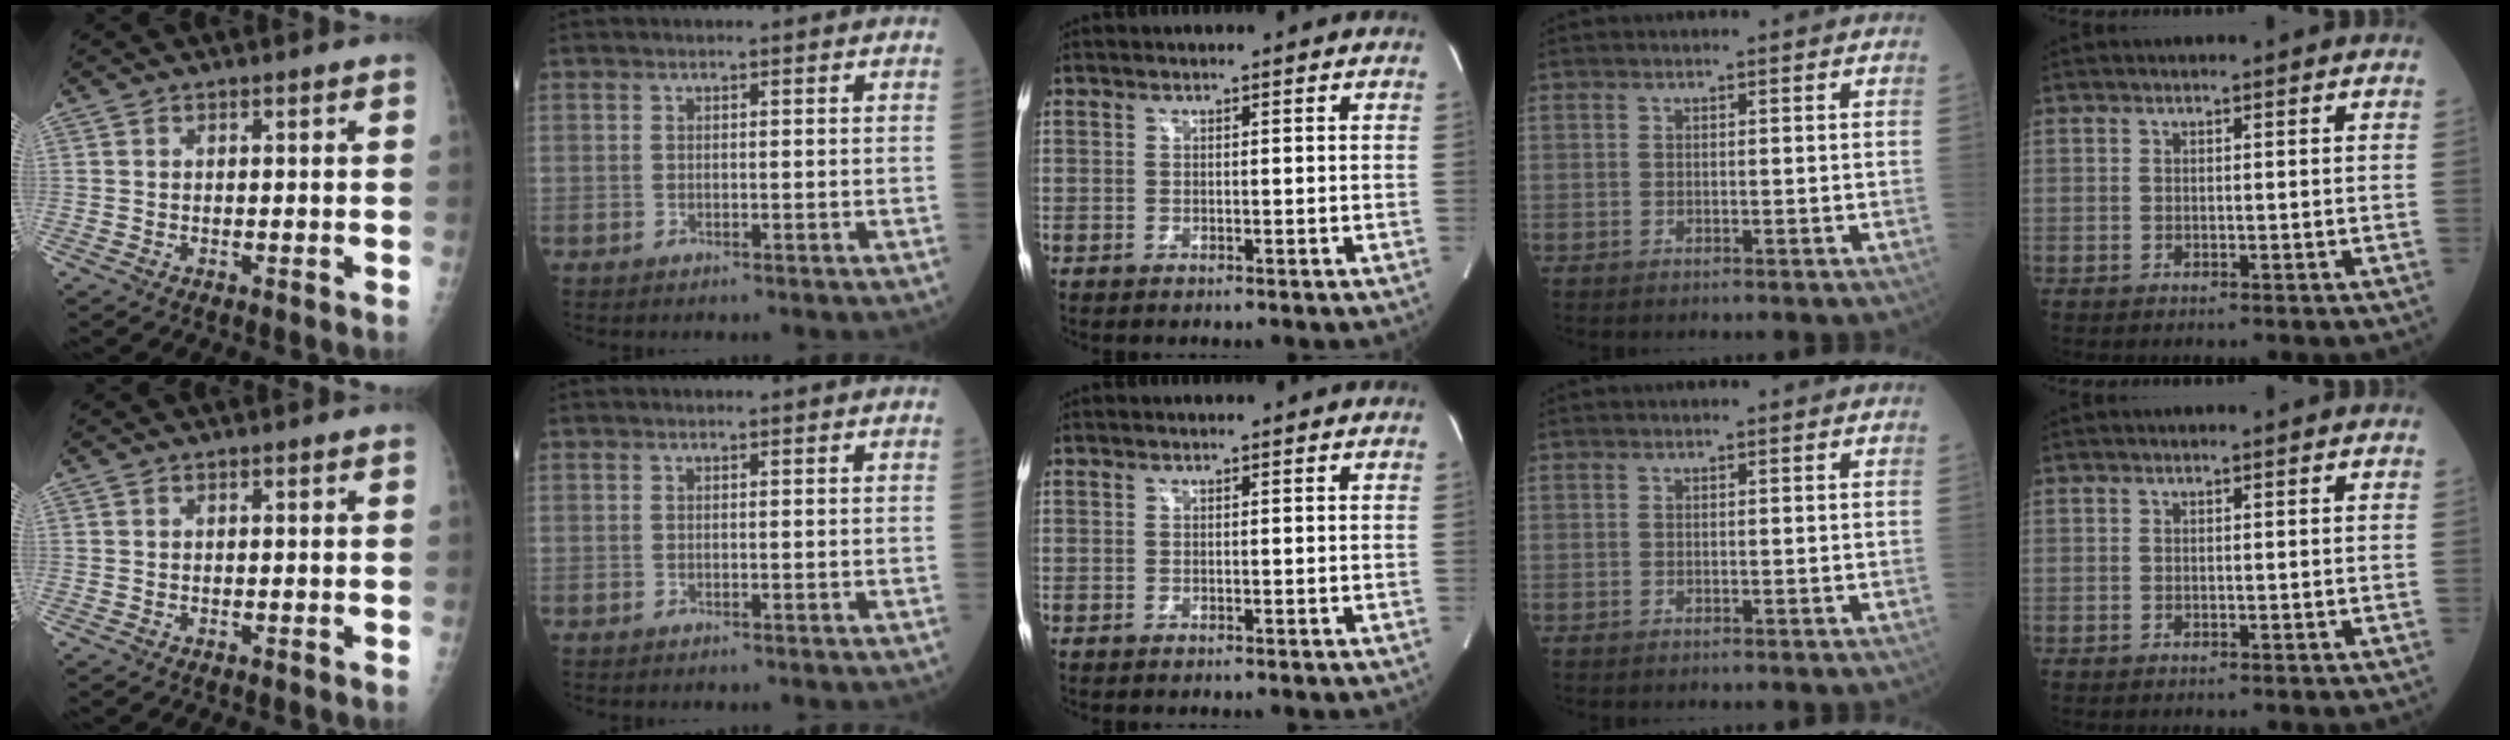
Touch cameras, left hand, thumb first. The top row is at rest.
{}